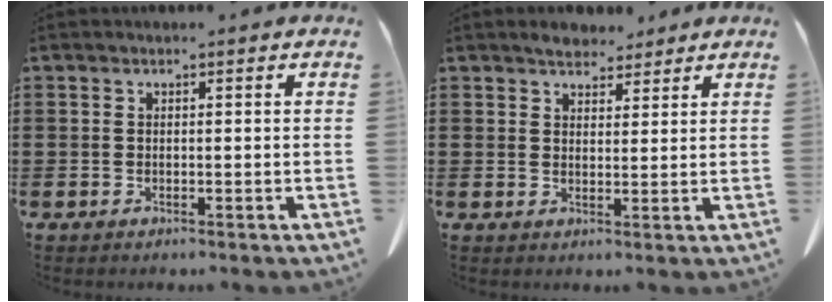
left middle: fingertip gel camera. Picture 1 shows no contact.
{"total": 3.6, "force": [3.3, 1.4, 0.6], "torque": [-0.012, -0.003, 0.061]}